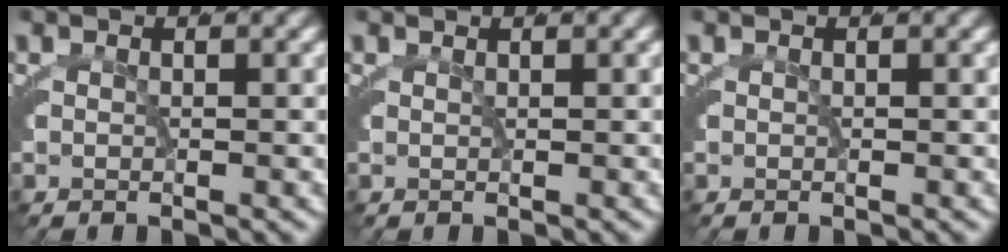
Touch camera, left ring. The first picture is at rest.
{"total": 0.8, "force": [0.6, -0.4, 0.2], "torque": [0.007, 0.007, 0.011]}
{"total": 0.0}